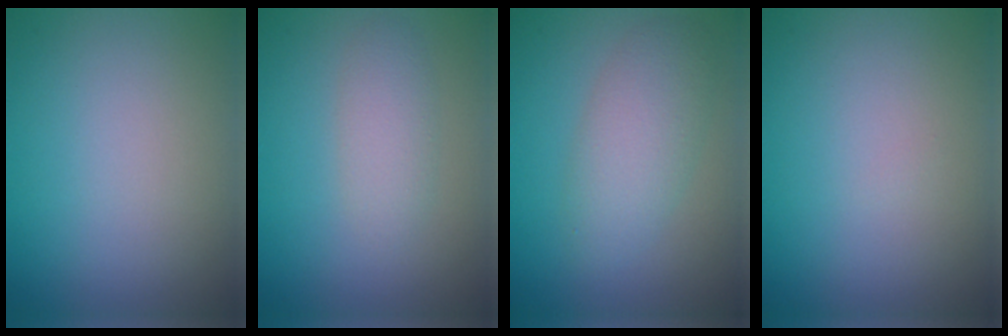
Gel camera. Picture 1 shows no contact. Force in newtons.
{"total": 2.0, "press": 2.0, "slide": 0.0}
{"total": 3.9, "press": 3.9, "slide": 0.1}
{"total": 0.0}